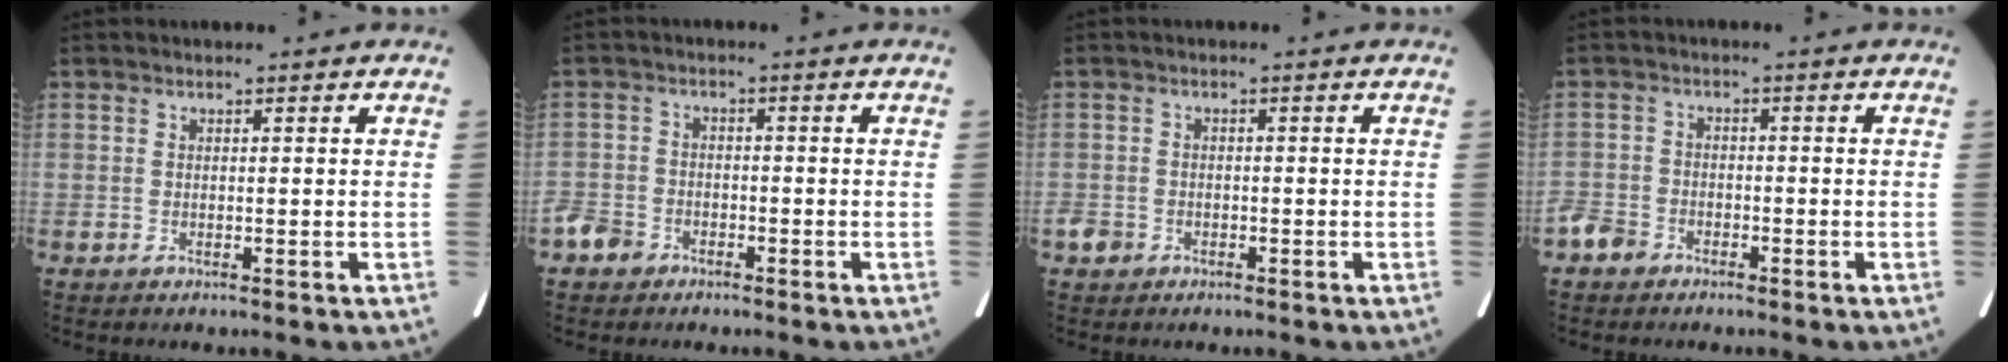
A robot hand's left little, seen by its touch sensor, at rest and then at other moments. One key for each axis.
{"total": 4.2, "fx": -3.0, "fy": 2.8, "fz": 1.0, "tx": -0.025, "ty": 0.006, "tz": -0.057}
{"total": 2.2, "fx": -1.3, "fy": 1.7, "fz": 0.5, "tx": -0.015, "ty": 0.004, "tz": -0.022}
{"total": 3.8, "fx": -2.8, "fy": 2.3, "fz": 0.8, "tx": -0.021, "ty": 0.006, "tz": -0.056}